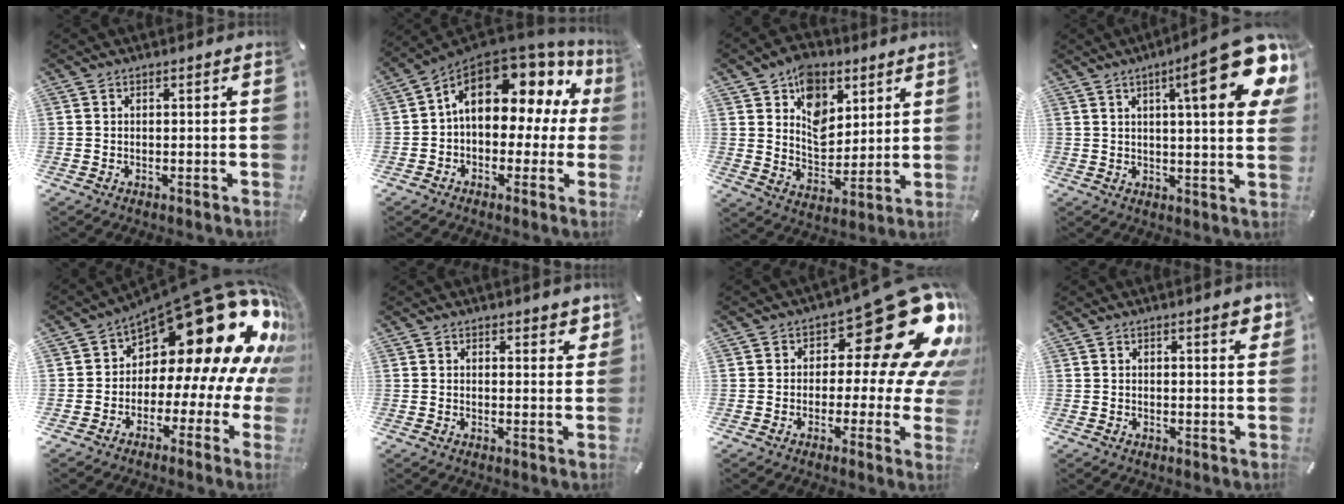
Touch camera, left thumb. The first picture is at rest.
{"total": 15.2, "force": [5.8, 9.2, 10.7], "torque": [-0.159, -0.035, 0.098]}
{"total": 10.8, "force": [5.3, 8.2, 4.5], "torque": [-0.068, -0.029, 0.100]}
{"total": 19.4, "force": [8.4, 4.2, 17.0], "torque": [-0.238, -0.043, 0.115]}
{"total": 25.2, "force": [11.2, 11.8, 19.3], "torque": [-0.286, -0.104, 0.204]}
{"total": 3.3, "force": [2.9, 1.4, 0.6], "torque": [0.003, -0.021, 0.049]}
{"total": 24.3, "force": [10.8, 10.3, 19.2], "torque": [-0.244, -0.080, 0.181]}
{"total": 2.5, "force": [1.7, 0.4, 1.8], "torque": [-0.030, -0.003, 0.028]}